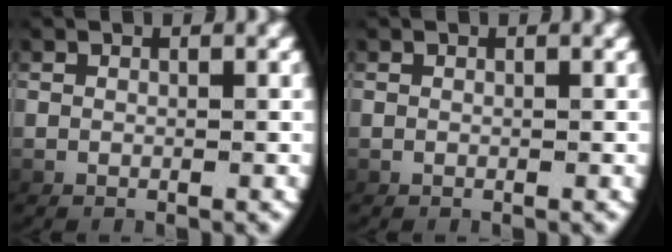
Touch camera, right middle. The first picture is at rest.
{"total": 0.0}